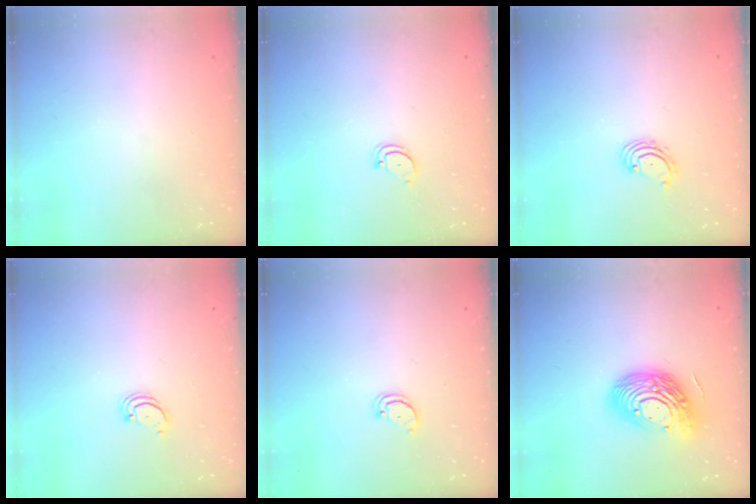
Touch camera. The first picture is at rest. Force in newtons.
{"total": 2.4, "press": 2.4, "slide": 0.2}
{"total": 2.0, "press": 1.9, "slide": 0.6}
{"total": 2.2, "press": 2.2, "slide": 0.2}
{"total": 2.1, "press": 2.1, "slide": 0.2}
{"total": 17.0, "press": 16.9, "slide": 1.3}